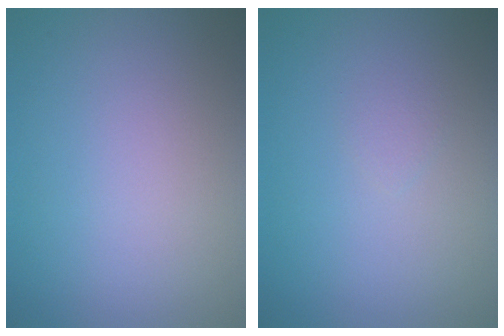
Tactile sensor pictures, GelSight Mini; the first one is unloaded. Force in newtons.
{"total": 0.6, "press": 0.6, "slide": 0.1}